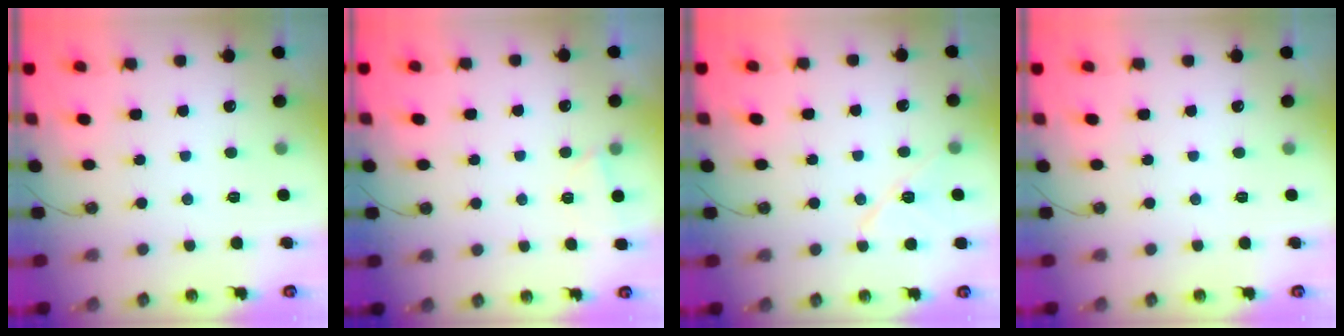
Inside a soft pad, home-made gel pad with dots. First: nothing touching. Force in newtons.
{"total": 2.0, "press": 1.9, "slide": 0.3}
{"total": 9.1, "press": 9.1, "slide": 0.9}
{"total": 0.0}